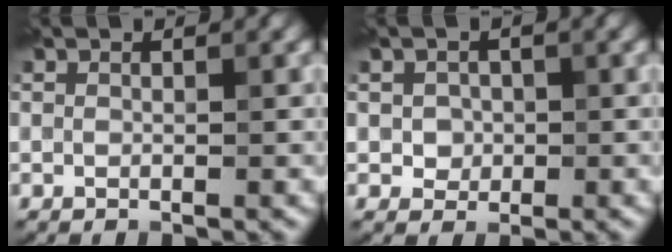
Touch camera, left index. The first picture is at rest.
{"total": 2.2, "force": [0.1, 1.9, 1.0], "torque": [-0.009, 0.006, 0.000]}